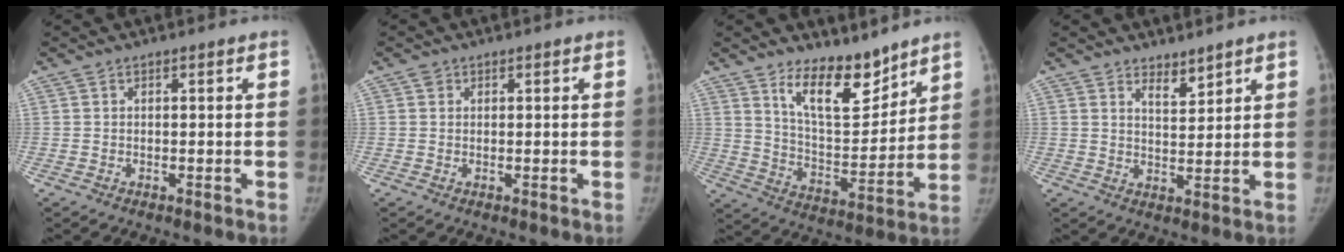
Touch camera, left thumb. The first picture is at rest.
{"total": 1.0, "force": [0.4, 0.8, 0.3], "torque": [0.002, -0.001, 0.005]}
{"total": 12.6, "force": [9.5, 4.9, 6.8], "torque": [-0.078, -0.083, 0.173]}
{"total": 3.6, "force": [3.1, 1.2, 1.4], "torque": [-0.010, -0.029, 0.054]}